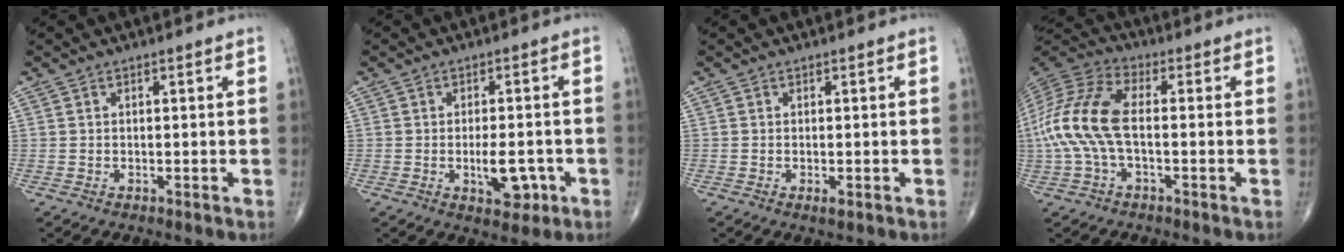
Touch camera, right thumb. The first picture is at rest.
{"total": 6.1, "force": [-1.7, 3.0, 5.1], "torque": [-0.062, 0.002, -0.018]}
{"total": 1.0, "force": [-0.3, 0.3, 0.9], "torque": [-0.016, -0.004, -0.005]}
{"total": 14.5, "force": [-1.2, 7.1, 12.6], "torque": [-0.293, 0.030, -0.029]}